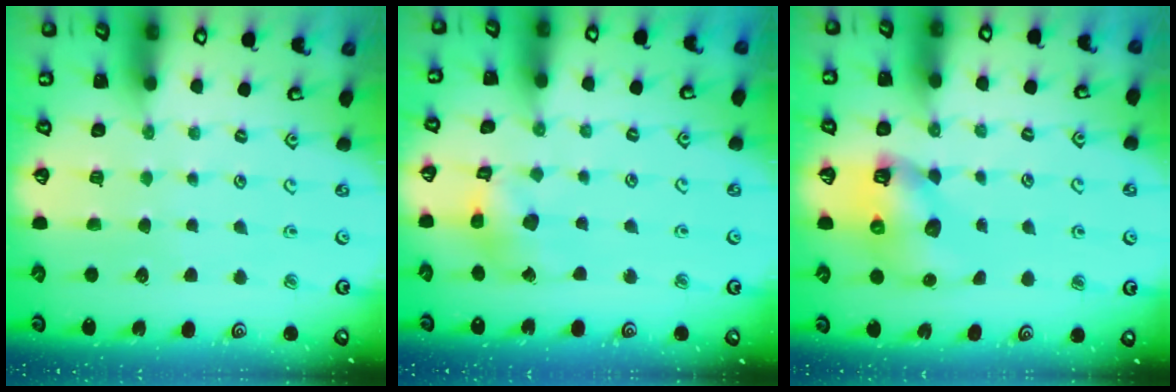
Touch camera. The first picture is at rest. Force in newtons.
{"total": 9.4, "press": 9.4, "slide": 0.9}
{"total": 8.4, "press": 8.4, "slide": 0.9}